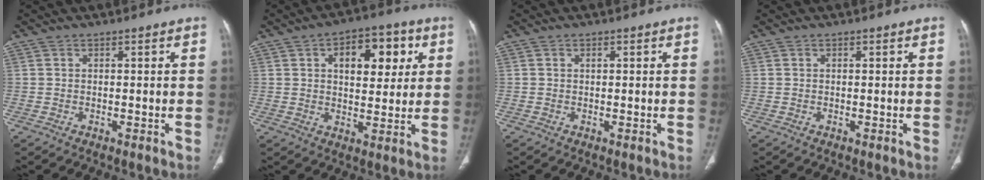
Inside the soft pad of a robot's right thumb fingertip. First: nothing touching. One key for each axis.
{"total": 12.2, "fx": 4.0, "fy": 6.9, "fz": 9.2, "tx": -0.085, "ty": 0.000, "tz": 0.055}
{"total": 0.6, "fx": 0.2, "fy": 0.4, "fz": 0.4, "tx": -0.005, "ty": 0.000, "tz": 0.004}
{"total": 0.0}